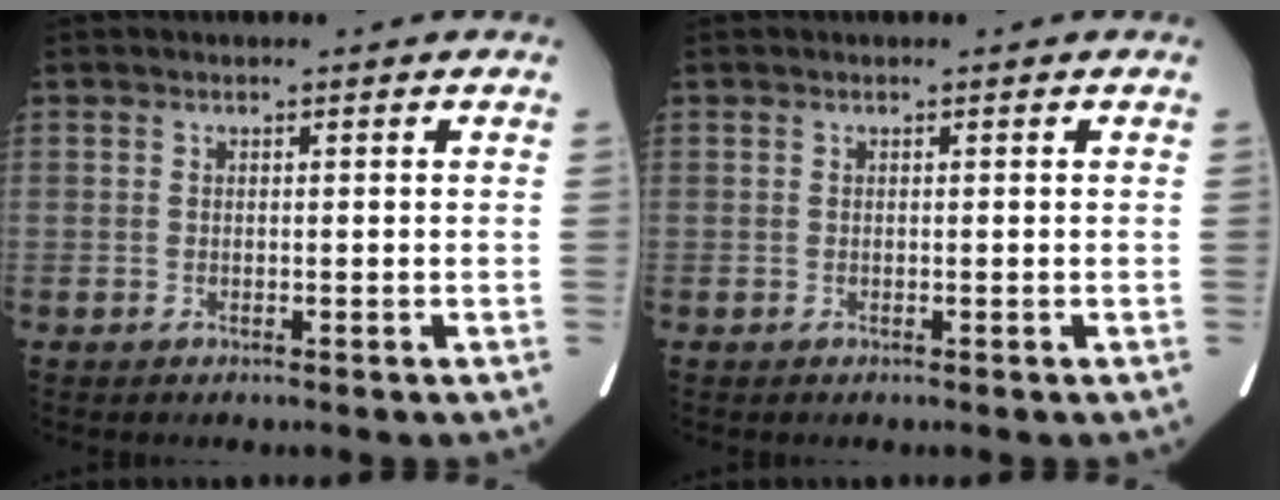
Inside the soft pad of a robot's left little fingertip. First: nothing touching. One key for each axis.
{"total": 0.0}